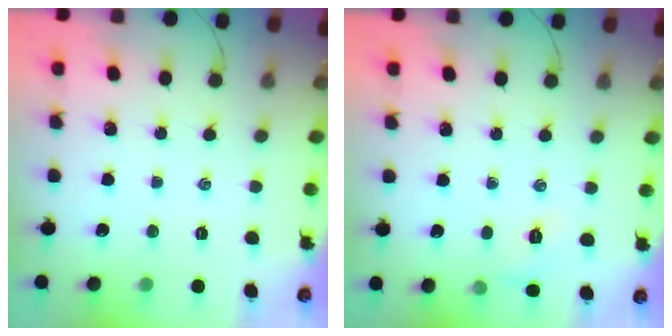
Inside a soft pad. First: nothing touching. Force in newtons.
{"total": 5.6, "press": 5.3, "slide": 1.7}